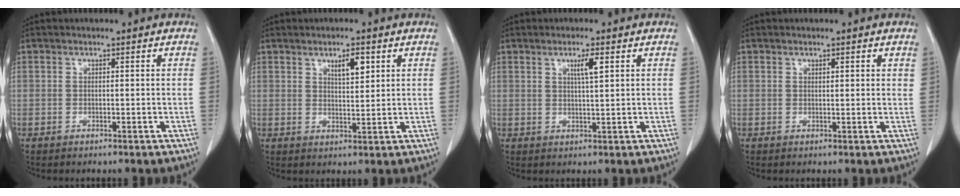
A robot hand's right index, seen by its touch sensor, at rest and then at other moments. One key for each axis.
{"total": 3.9, "fx": 2.0, "fy": 1.0, "fz": 3.2, "tx": -0.054, "ty": -0.003, "tz": 0.036}
{"total": 3.0, "fx": 1.3, "fy": 0.0, "fz": 2.7, "tx": -0.048, "ty": -0.003, "tz": 0.022}
{"total": 1.3, "fx": 0.8, "fy": 0.4, "fz": 0.9, "tx": -0.013, "ty": -0.001, "tz": 0.009}